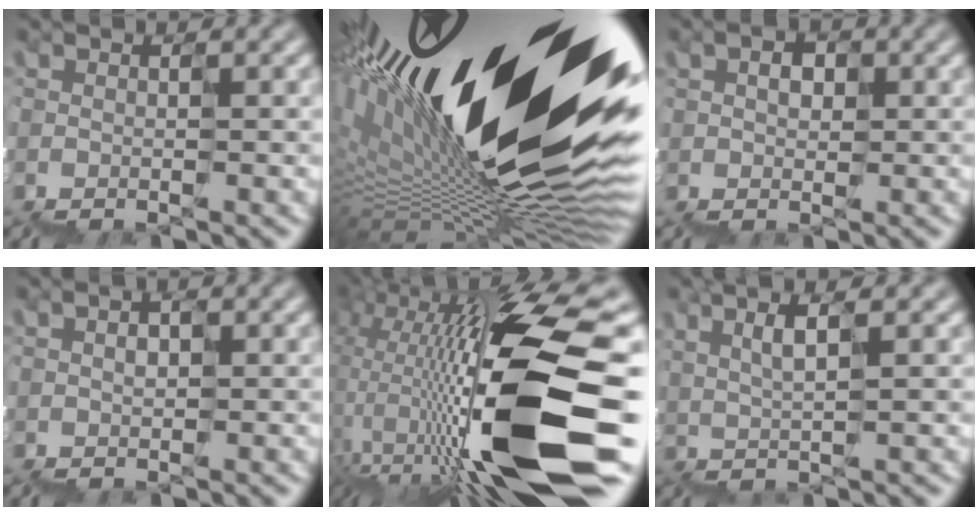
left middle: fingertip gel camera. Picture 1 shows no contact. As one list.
[{"total": 20.1, "force": [6.5, 7.2, 17.6], "torque": [-0.269, -0.024, 0.127]}, {"total": 1.8, "force": [0.8, 1.5, 0.6], "torque": [0.000, 0.013, 0.012]}, {"total": 1.4, "force": [0.9, 0.7, 0.8], "torque": [-0.005, 0.007, 0.017]}, {"total": 15.0, "force": [-2.3, 4.1, 14.3], "torque": [-0.268, 0.023, -0.024]}, {"total": 2.3, "force": [2.1, 0.0, 1.1], "torque": [-0.002, 0.012, 0.046]}]